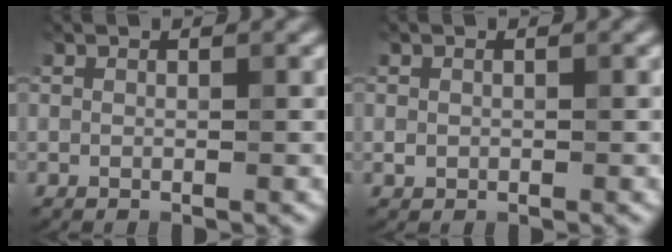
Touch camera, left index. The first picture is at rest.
{"total": 0.6, "force": [-0.1, 0.6, 0.2], "torque": [0.000, -0.004, -0.002]}